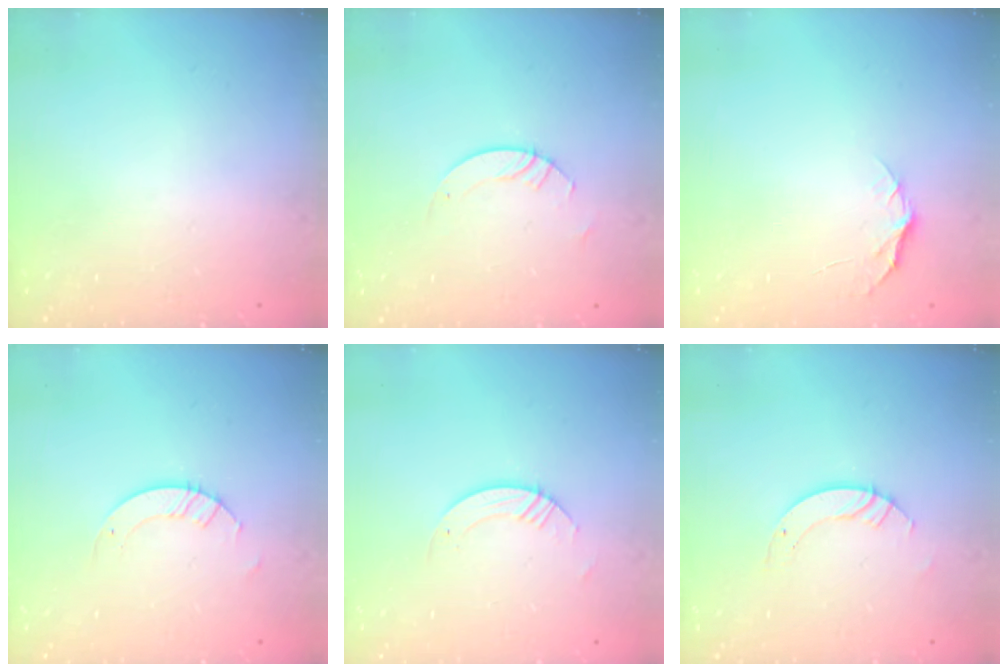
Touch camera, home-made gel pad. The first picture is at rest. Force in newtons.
{"total": 3.0, "press": 3.0, "slide": 0.3}
{"total": 5.0, "press": 5.0, "slide": 0.6}
{"total": 3.2, "press": 3.2, "slide": 0.2}
{"total": 3.2, "press": 3.2, "slide": 0.3}
{"total": 4.4, "press": 4.4, "slide": 0.1}